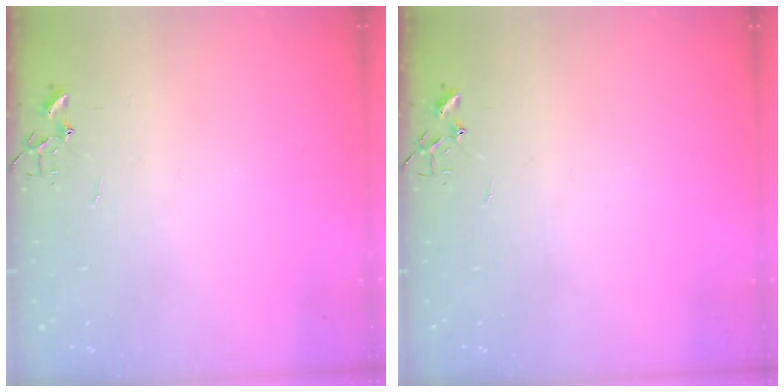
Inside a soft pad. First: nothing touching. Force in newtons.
{"total": 0.0}